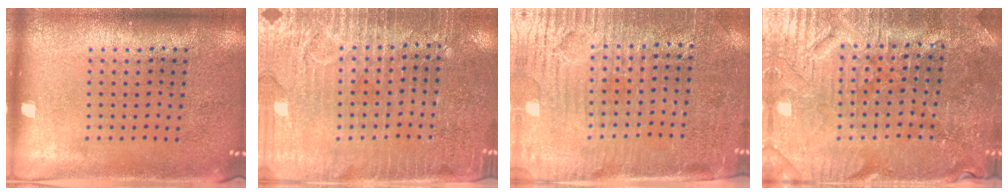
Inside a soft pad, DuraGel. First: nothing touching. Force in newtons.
{"total": 3.5, "press": 3.1, "slide": 1.4}
{"total": 3.9, "press": 3.4, "slide": 1.8}
{"total": 3.5, "press": 3.5, "slide": 0.5}